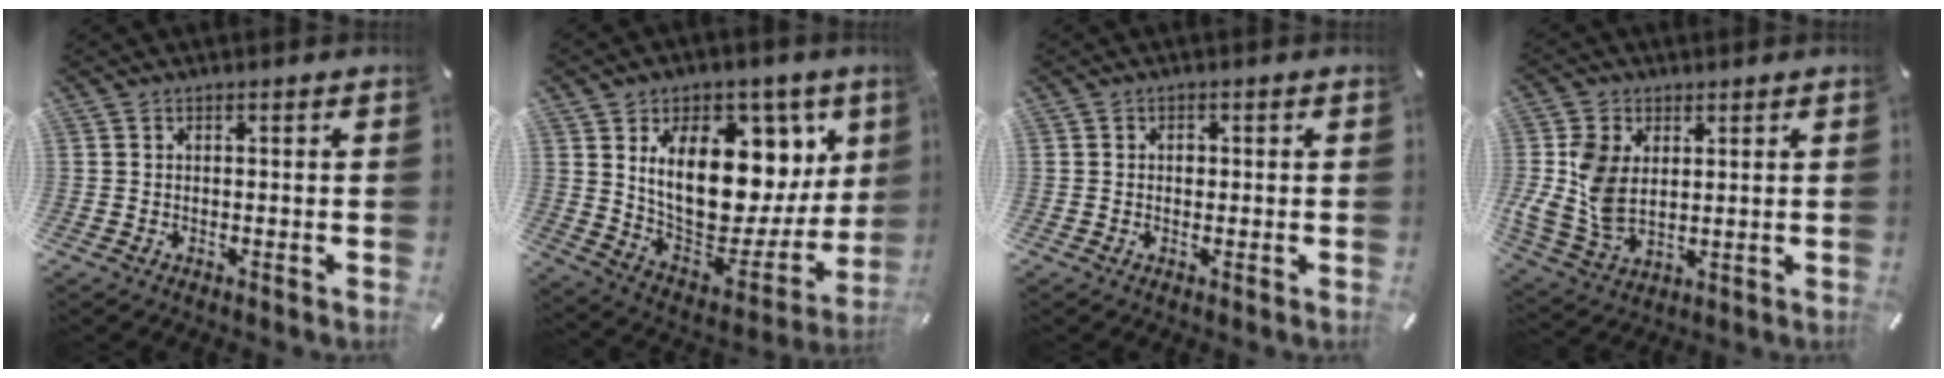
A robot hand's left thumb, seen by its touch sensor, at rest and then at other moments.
{"total": 23.2, "force": [7.4, 14.4, 16.6], "torque": [-0.271, -0.058, 0.133]}
{"total": 1.4, "force": [0.0, 1.2, 0.8], "torque": [-0.010, 0.001, -0.003]}
{"total": 10.5, "force": [1.6, 7.8, 6.8], "torque": [-0.170, 0.002, 0.034]}